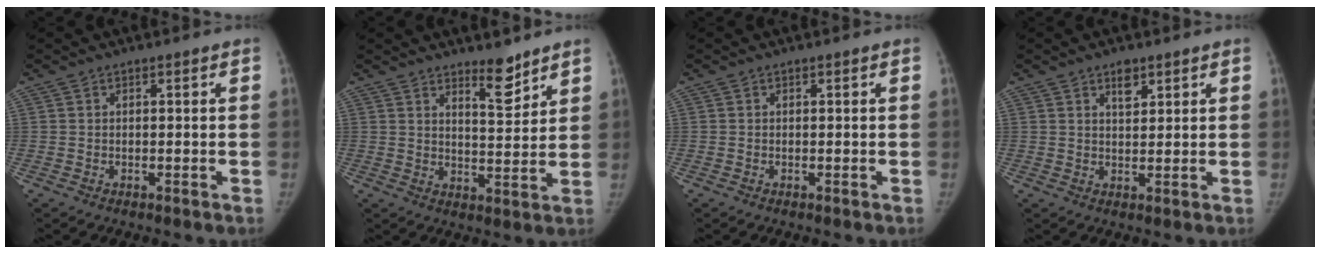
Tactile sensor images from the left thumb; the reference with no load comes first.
{"total": 6.0, "force": [4.7, 1.8, 3.3], "torque": [-0.032, -0.043, 0.074]}
{"total": 0.0}
{"total": 3.2, "force": [2.1, 1.7, 1.9], "torque": [-0.017, -0.013, 0.035]}